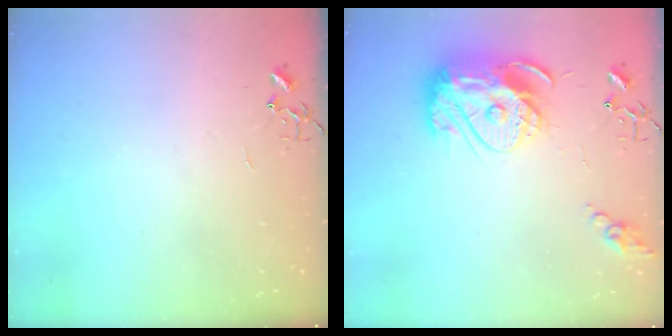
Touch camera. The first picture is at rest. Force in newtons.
{"total": 16.6, "press": 16.5, "slide": 1.4}